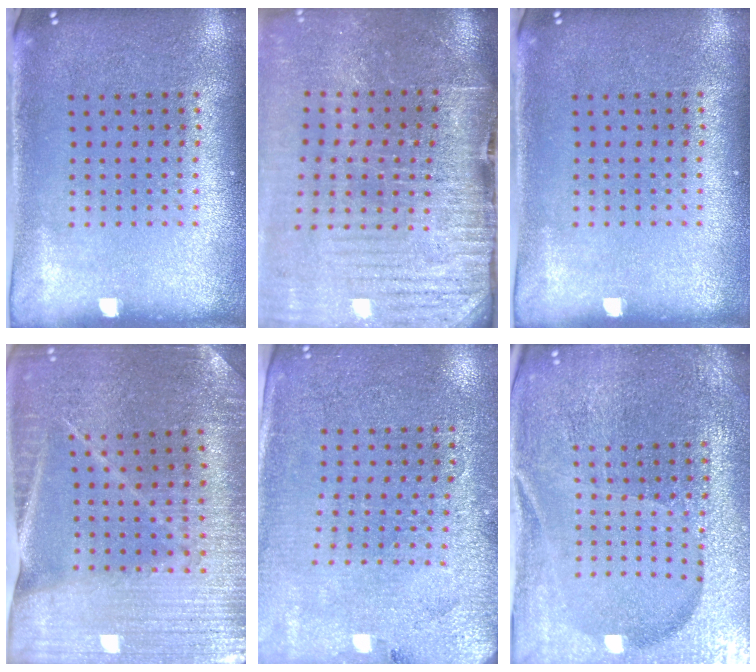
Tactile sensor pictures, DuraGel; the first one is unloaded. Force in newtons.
{"total": 4.2, "press": 3.8, "slide": 1.9}
{"total": 0.0}
{"total": 3.0, "press": 3.0, "slide": 0.3}
{"total": 2.8, "press": 2.7, "slide": 0.5}
{"total": 4.8, "press": 4.5, "slide": 1.6}